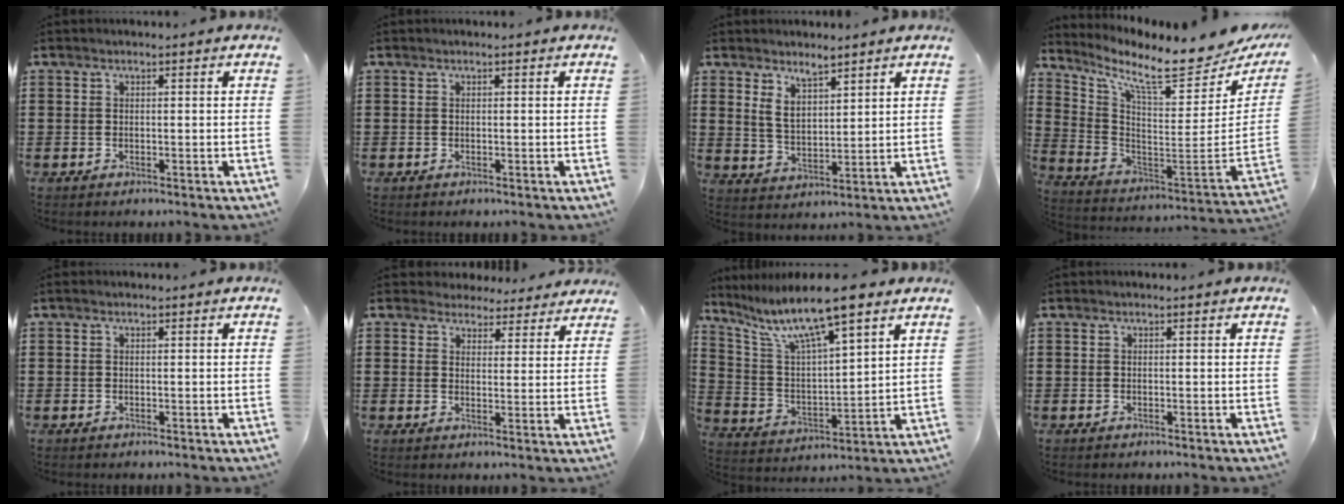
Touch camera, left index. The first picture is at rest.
{"total": 0.0}
{"total": 4.8, "force": [3.8, 2.0, 2.0], "torque": [-0.043, -0.004, 0.070]}
{"total": 10.6, "force": [8.4, 1.4, 6.3], "torque": [-0.135, -0.079, 0.136]}
{"total": 0.0}
{"total": 4.0, "force": [3.8, 1.1, 0.3], "torque": [-0.021, -0.010, 0.071]}
{"total": 10.4, "force": [7.9, 1.4, 6.6], "torque": [-0.156, -0.033, 0.132]}
{"total": 0.0}